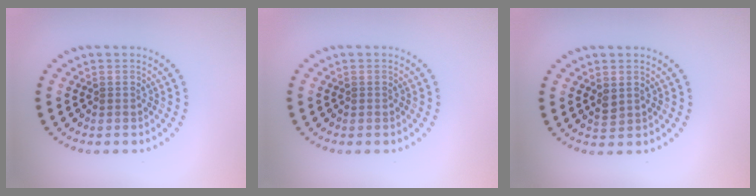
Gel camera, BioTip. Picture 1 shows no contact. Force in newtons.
{"total": 0.0}
{"total": 1.1, "press": 1.0, "slide": 0.3}